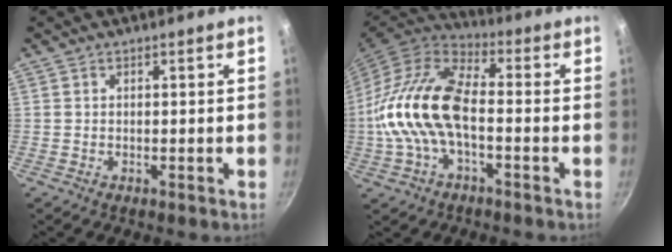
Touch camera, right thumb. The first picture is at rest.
{"total": 17.0, "force": [-2.2, 9.0, 14.3], "torque": [-0.263, 0.038, -0.052]}